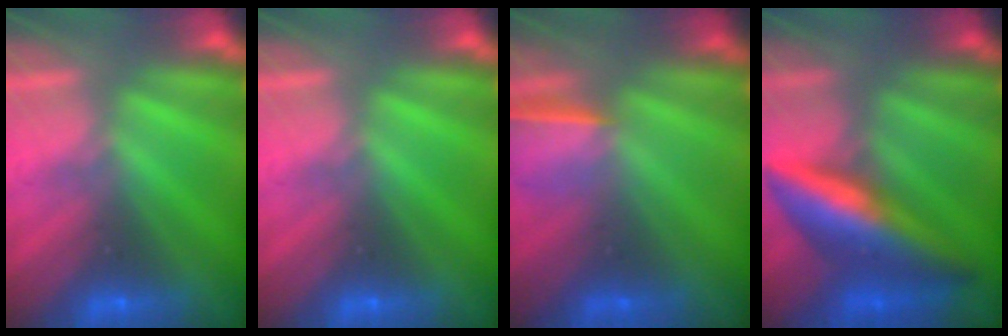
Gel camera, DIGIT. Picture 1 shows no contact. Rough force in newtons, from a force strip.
{"total": 0.0}
{"total": 1.5}
{"total": 5.8}